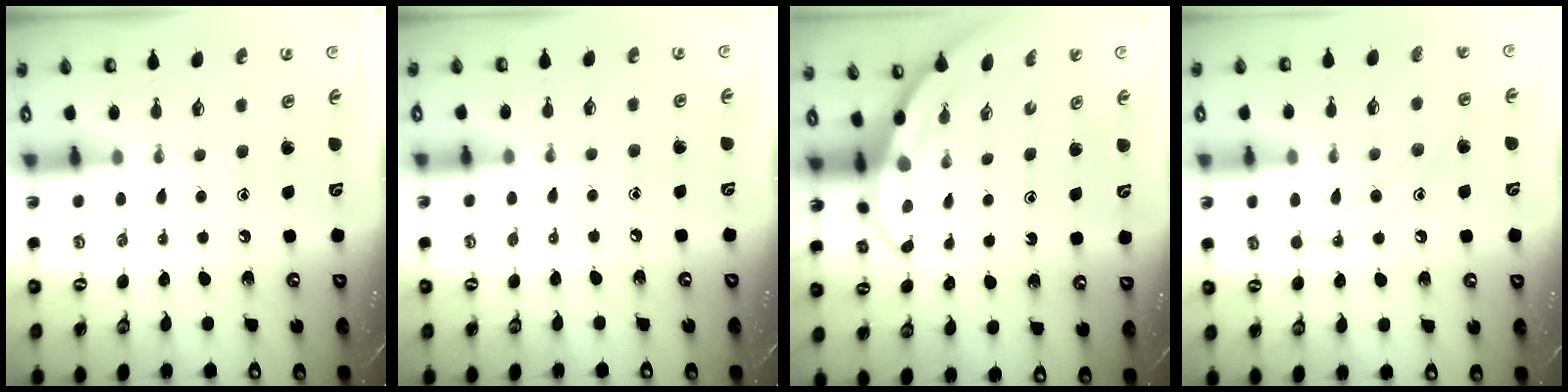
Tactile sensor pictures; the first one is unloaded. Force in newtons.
{"total": 3.0, "press": 3.0, "slide": 0.4}
{"total": 3.6, "press": 3.6, "slide": 0.2}
{"total": 11.5, "press": 11.5, "slide": 0.5}